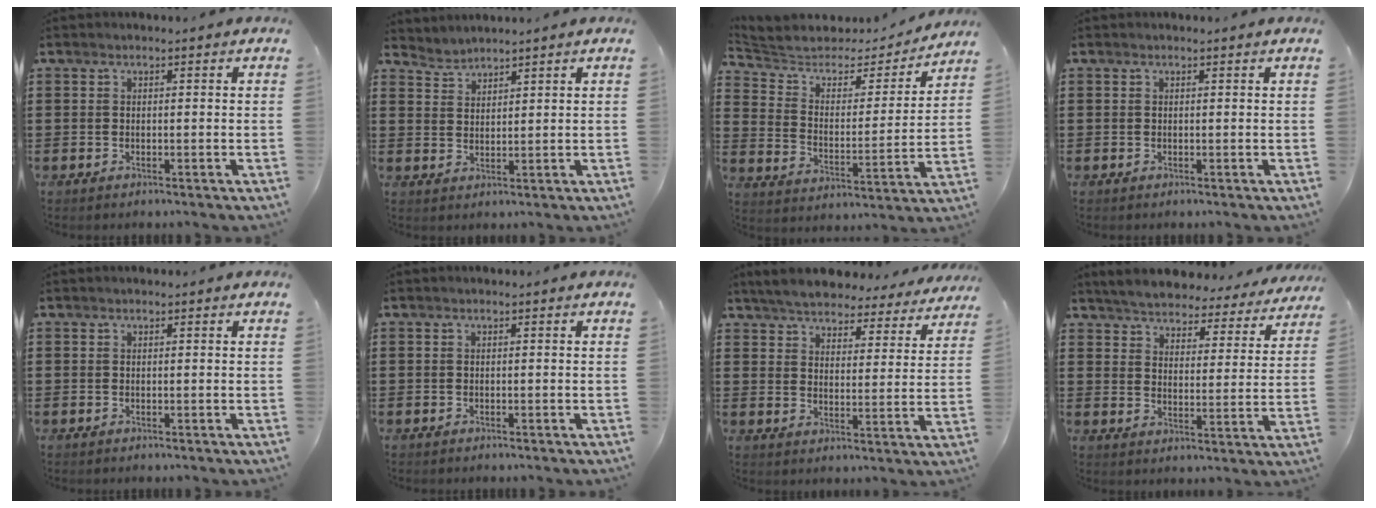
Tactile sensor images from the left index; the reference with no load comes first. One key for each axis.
{"total": 2.2, "fx": 2.2, "fy": 0.1, "fz": -0.6, "tx": 0.002, "ty": -0.006, "tz": 0.041}
{"total": 4.8, "fx": 3.9, "fy": 2.4, "fz": 1.4, "tx": -0.057, "ty": -0.029, "tz": 0.061}
{"total": 0.0}
{"total": 0.0}
{"total": 0.0}
{"total": 5.2, "fx": 5.1, "fy": 0.4, "fz": 0.8, "tx": -0.043, "ty": -0.032, "tz": 0.087}
{"total": 4.3, "fx": 4.3, "fy": -0.1, "fz": 0.1, "tx": -0.030, "ty": -0.037, "tz": 0.070}